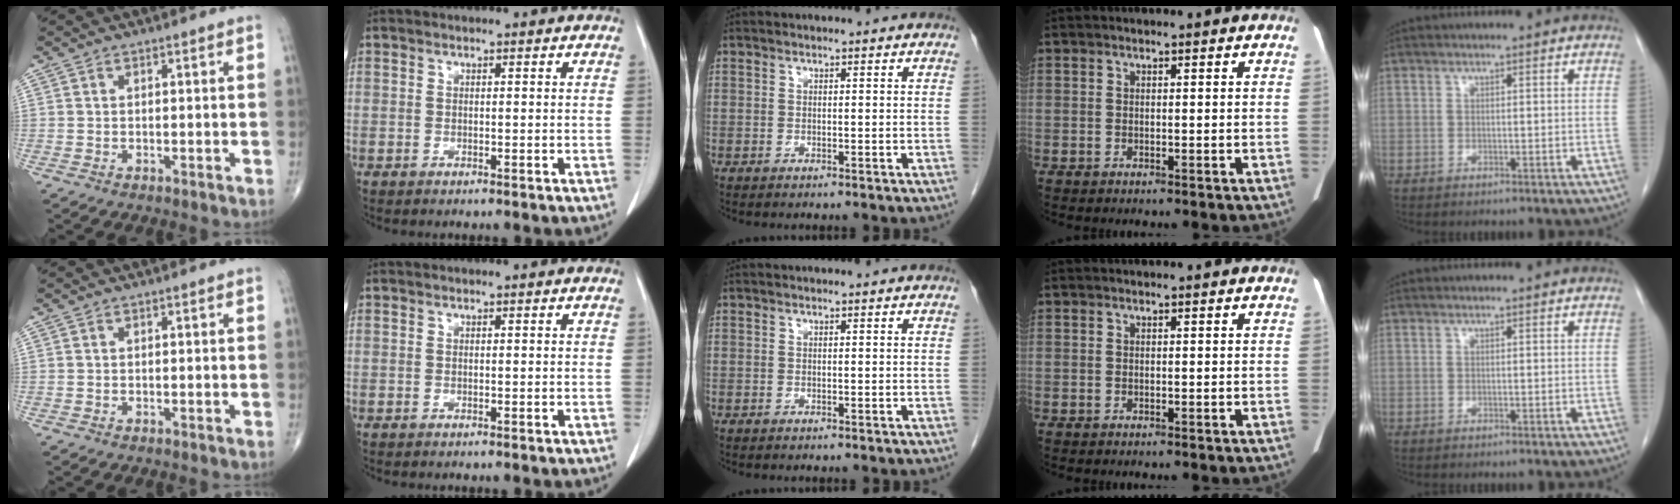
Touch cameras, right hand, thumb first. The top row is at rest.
{}